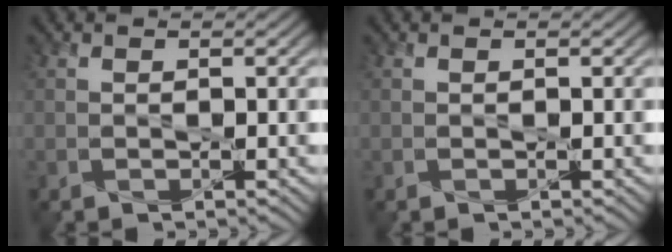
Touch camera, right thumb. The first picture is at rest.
{"total": 0.0}